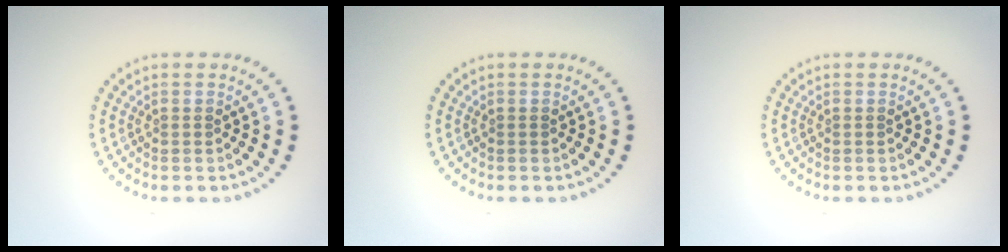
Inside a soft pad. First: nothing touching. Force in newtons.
{"total": 0.0}
{"total": 0.0}